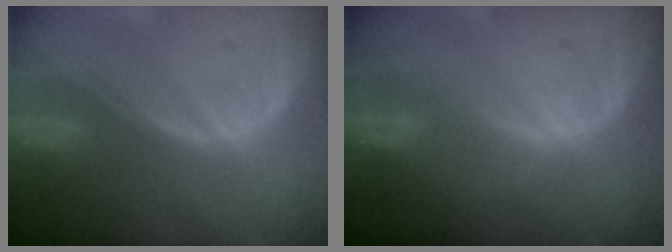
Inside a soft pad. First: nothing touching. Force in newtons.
{"total": 0.0}